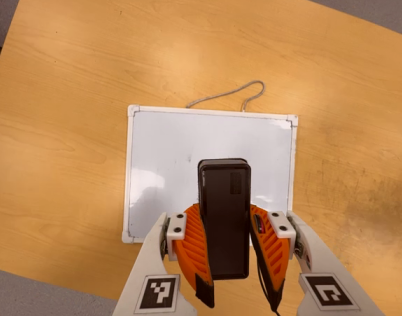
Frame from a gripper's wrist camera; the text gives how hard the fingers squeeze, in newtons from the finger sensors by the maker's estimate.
{"total": 8.3, "left": 7.4, "right": 9.2}